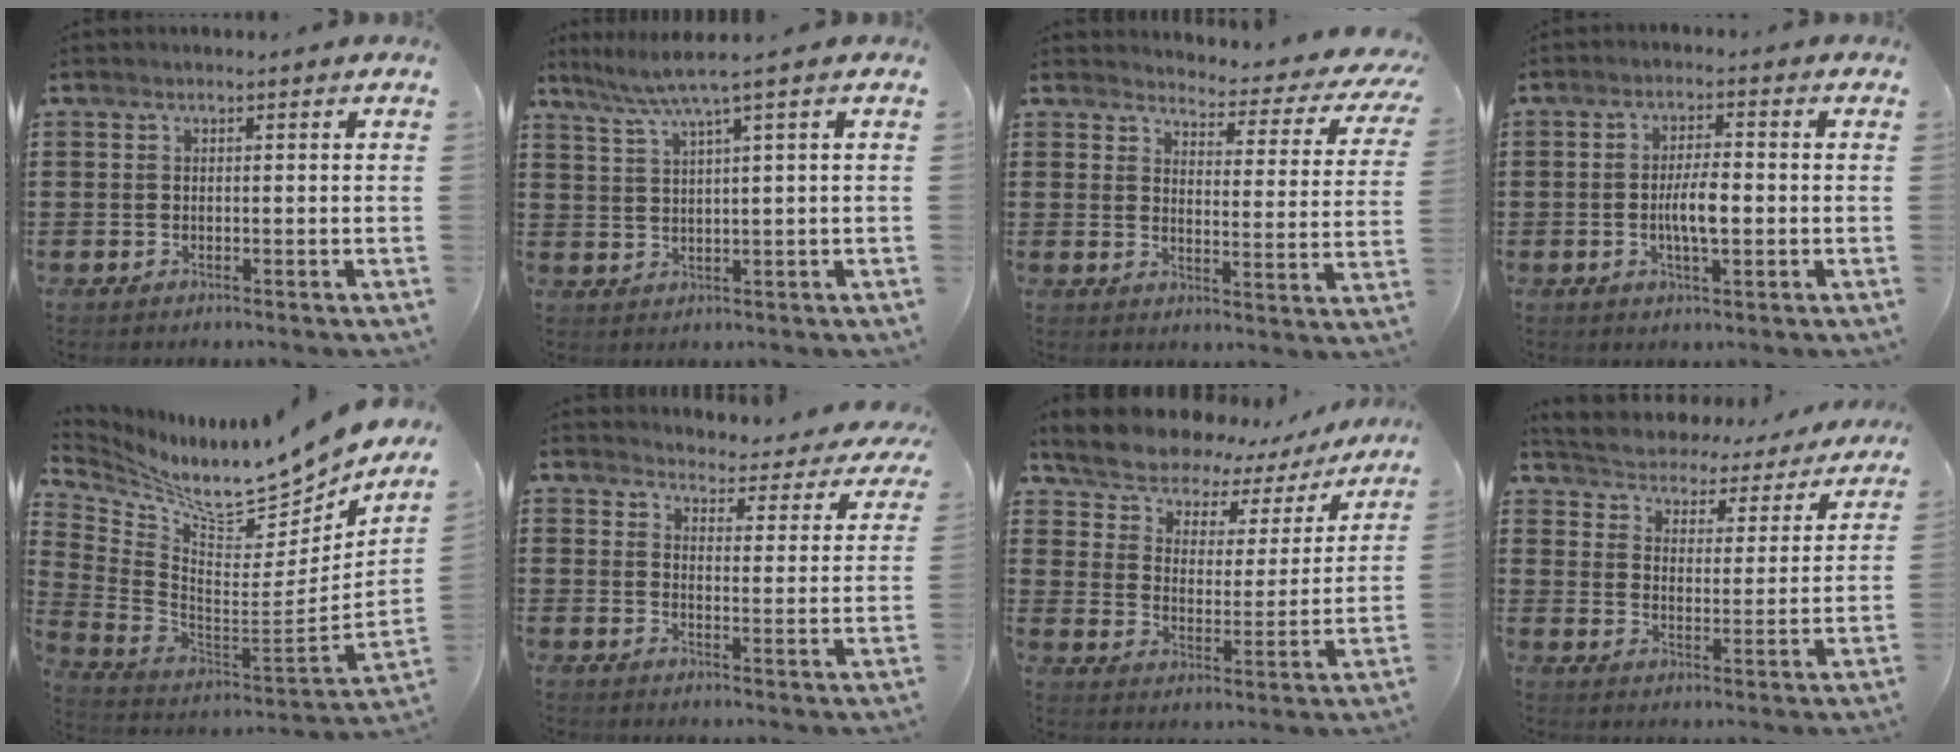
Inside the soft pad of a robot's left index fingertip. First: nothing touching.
{"total": 3.8, "force": [1.9, -0.8, 3.2], "torque": [-0.070, -0.011, 0.028]}
{"total": 3.6, "force": [3.4, 0.7, 1.1], "torque": [-0.027, -0.036, 0.049]}
{"total": 5.2, "force": [-0.6, 1.5, 4.9], "torque": [-0.094, 0.003, -0.014]}
{"total": 8.6, "force": [7.5, 1.1, 4.1], "torque": [-0.095, -0.078, 0.115]}
{"total": 3.7, "force": [3.7, 0.3, 0.2], "torque": [-0.020, -0.035, 0.058]}
{"total": 5.3, "force": [4.9, 1.7, 0.9], "torque": [-0.049, -0.038, 0.079]}
{"total": 3.1, "force": [3.1, 0.4, -0.5], "torque": [-0.015, -0.032, 0.042]}